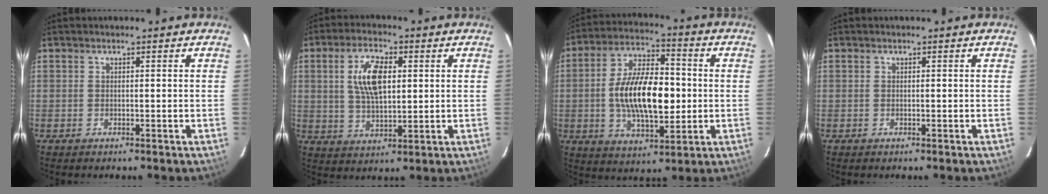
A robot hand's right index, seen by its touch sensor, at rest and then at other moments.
{"total": 9.3, "force": [2.1, 4.2, 8.0], "torque": [-0.151, 0.009, 0.043]}
{"total": 16.1, "force": [-1.0, 7.3, 14.3], "torque": [-0.263, 0.010, -0.014]}
{"total": 0.0}